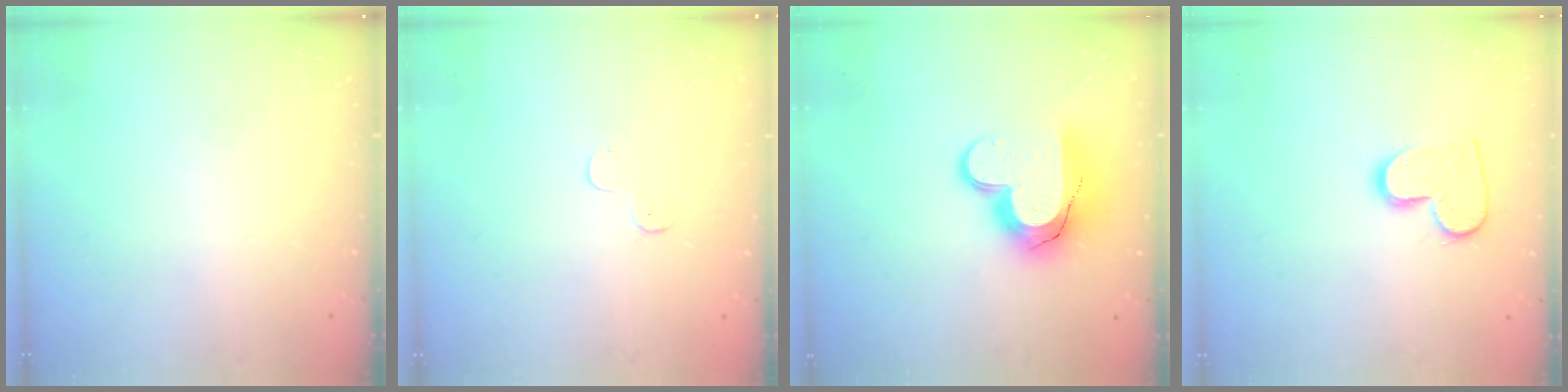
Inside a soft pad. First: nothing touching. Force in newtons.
{"total": 3.5, "press": 3.5, "slide": 0.4}
{"total": 15.2, "press": 15.1, "slide": 1.1}
{"total": 12.0, "press": 11.9, "slide": 0.8}